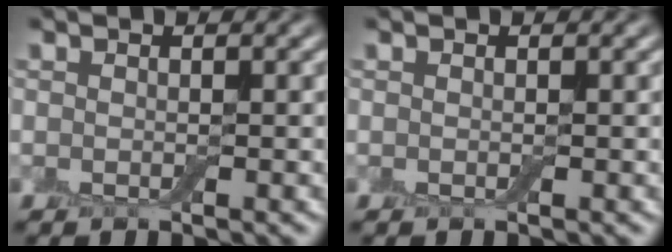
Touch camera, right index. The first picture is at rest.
{"total": 0.0}